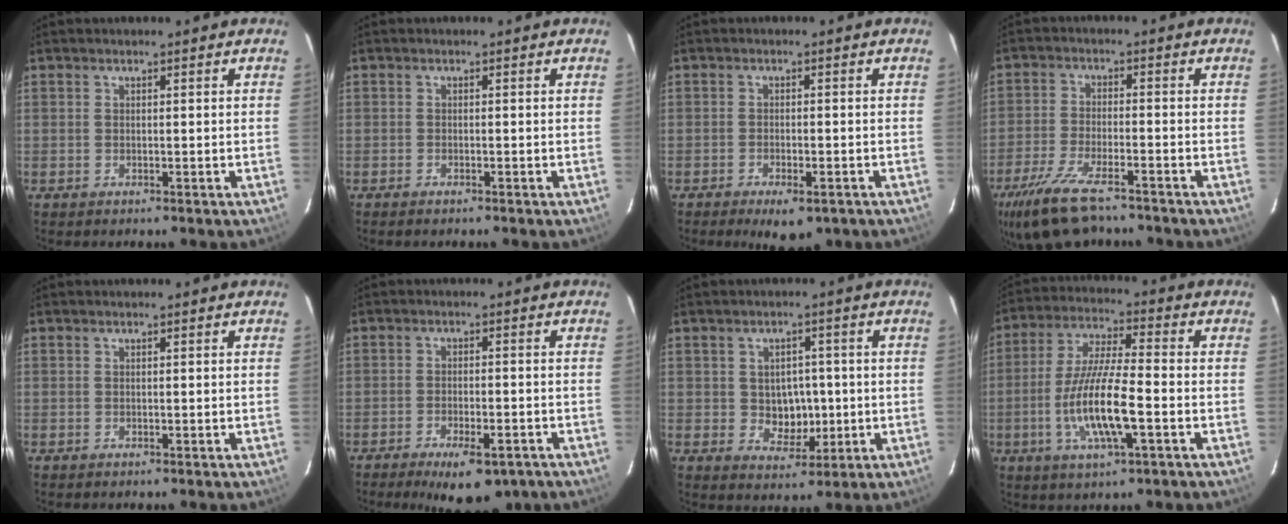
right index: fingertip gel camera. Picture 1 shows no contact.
{"total": 1.0, "force": [-0.9, 0.2, 0.3], "torque": [-0.008, -0.002, -0.017]}
{"total": 5.9, "force": [-4.0, 2.2, 3.8], "torque": [-0.074, -0.015, -0.056]}
{"total": 13.0, "force": [-9.9, 3.9, 7.4], "torque": [-0.173, -0.036, -0.177]}
{"total": 0.0}
{"total": 10.3, "force": [-7.3, 3.7, 6.2], "torque": [-0.117, -0.016, -0.101]}
{"total": 5.7, "force": [-0.2, 5.0, 2.8], "torque": [-0.050, 0.007, 0.010]}
{"total": 13.0, "force": [-3.9, 2.3, 12.1], "torque": [-0.246, -0.007, -0.074]}